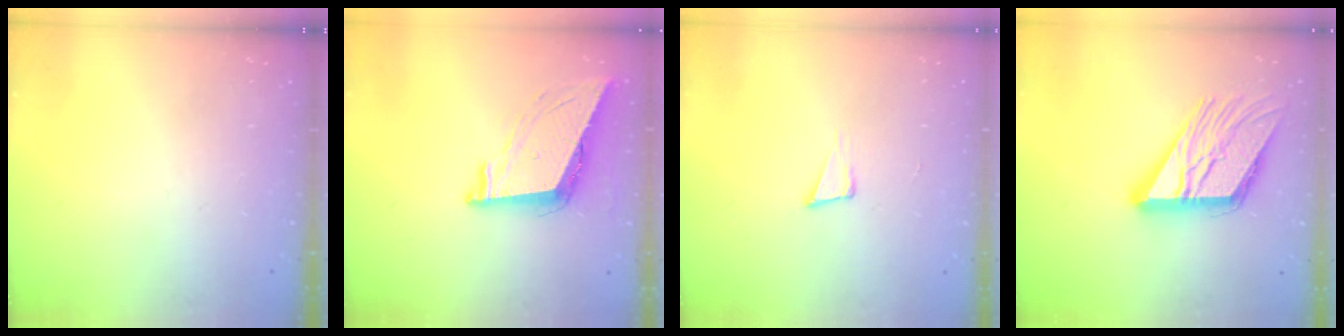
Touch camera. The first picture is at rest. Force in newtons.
{"total": 8.9, "press": 8.5, "slide": 2.7}
{"total": 5.1, "press": 3.8, "slide": 3.3}
{"total": 17.8, "press": 17.7, "slide": 2.1}